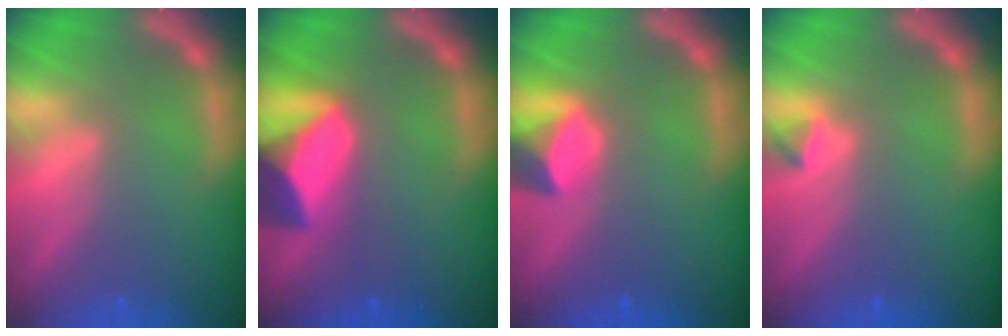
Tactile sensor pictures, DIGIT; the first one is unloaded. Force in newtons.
{"total": 8.4}
{"total": 3.4}
{"total": 0.9}